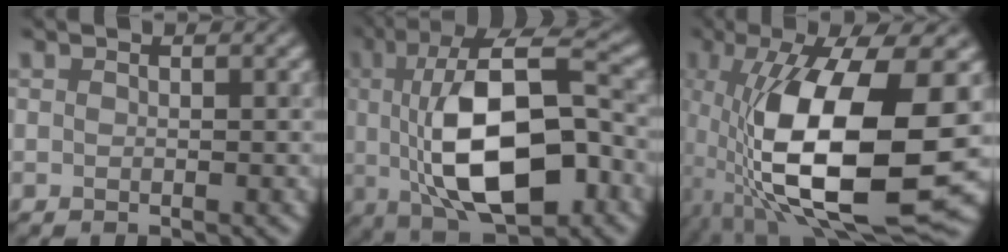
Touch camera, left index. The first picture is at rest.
{"total": 13.3, "force": [-0.4, 5.8, 11.9], "torque": [-0.203, -0.002, -0.009]}
{"total": 14.7, "force": [-1.7, 5.4, 13.6], "torque": [-0.244, -0.015, -0.032]}